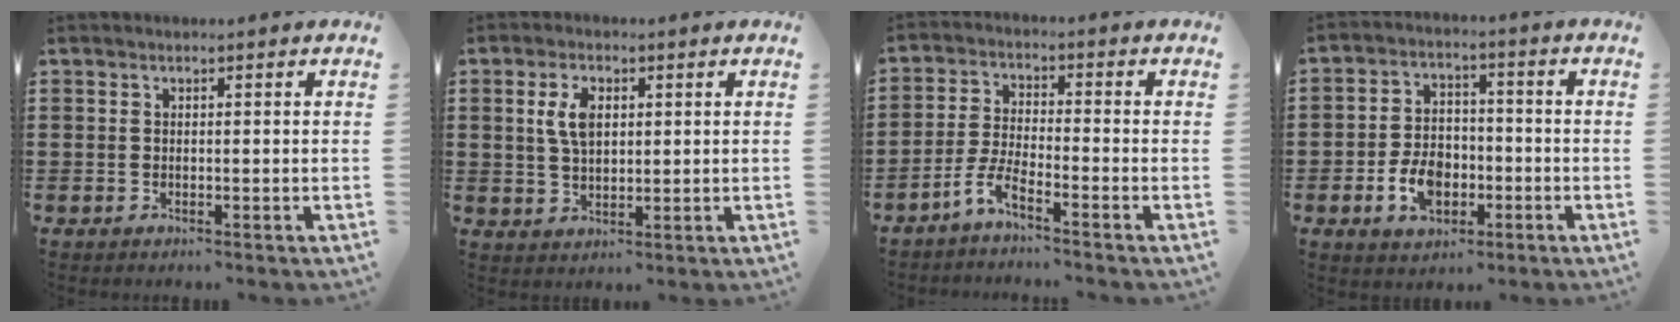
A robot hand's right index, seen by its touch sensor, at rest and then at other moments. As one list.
[{"total": 5.0, "force": [1.2, 2.7, 4.0], "torque": [-0.086, 0.013, 0.020]}, {"total": 4.5, "force": [-3.8, -0.1, 2.4], "torque": [-0.071, -0.015, -0.081]}, {"total": 6.7, "force": [-2.4, 4.6, 4.3], "torque": [-0.097, 0.008, -0.046]}]